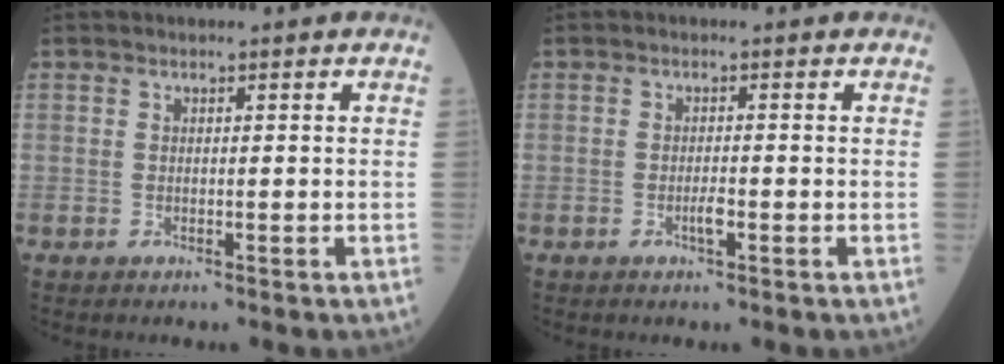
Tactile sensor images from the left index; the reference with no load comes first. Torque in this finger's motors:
{"motor_torque": [0.40, 0.23, 0.02, 0.01]}